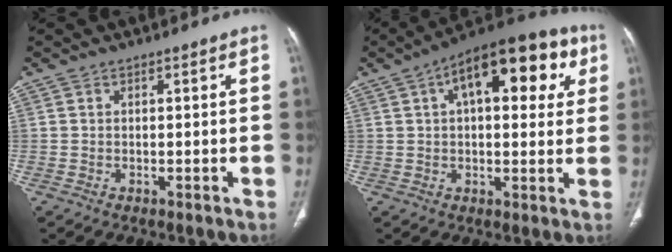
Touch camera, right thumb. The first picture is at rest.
{"total": 19.4, "force": [6.8, 9.1, 15.7], "torque": [-0.184, 0.024, 0.089]}